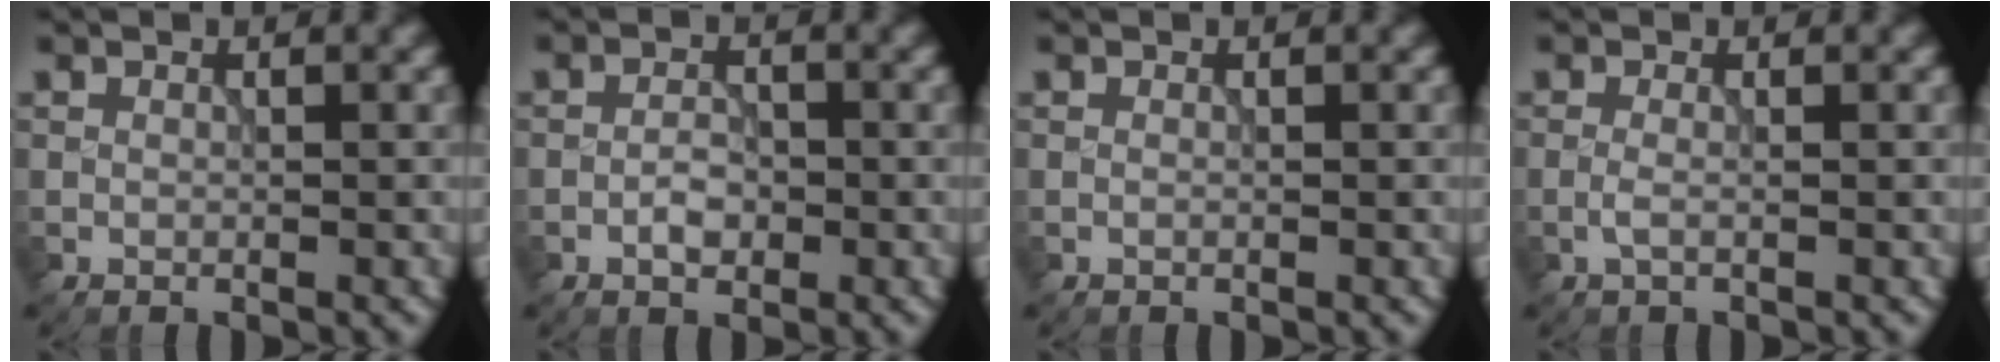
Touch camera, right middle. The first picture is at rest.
{"total": 1.9, "force": [-0.8, 1.0, 1.4], "torque": [-0.023, 0.003, -0.017]}
{"total": 0.0}
{"total": 1.1, "force": [-0.3, 0.3, 1.0], "torque": [-0.023, -0.001, -0.010]}